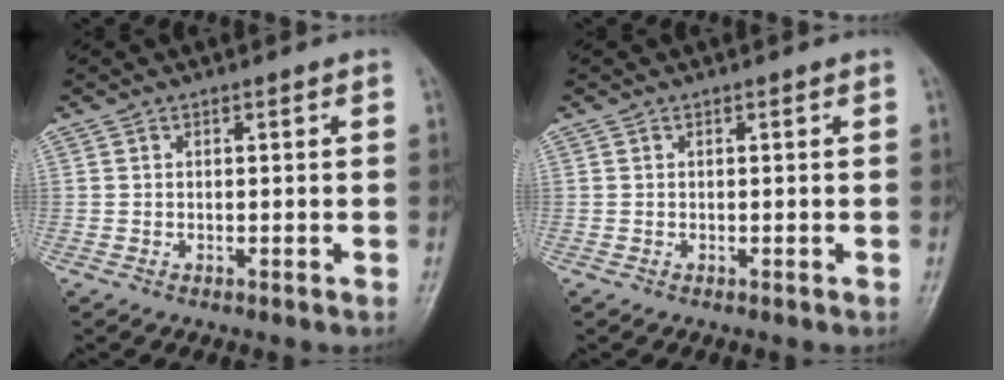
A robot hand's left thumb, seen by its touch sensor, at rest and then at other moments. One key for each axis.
{"total": 0.0}